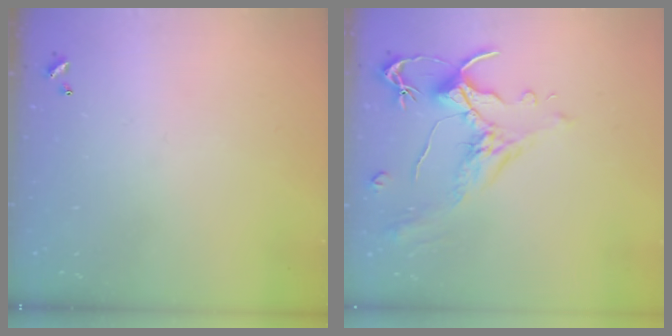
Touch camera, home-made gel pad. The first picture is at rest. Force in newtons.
{"total": 1.8, "press": 1.2, "slide": 1.3}